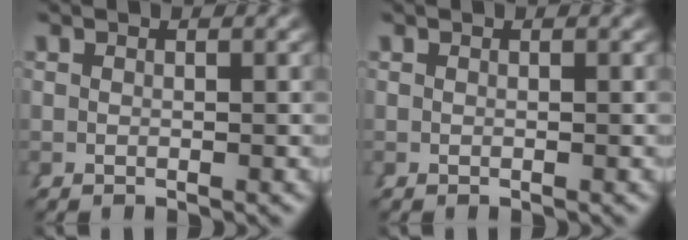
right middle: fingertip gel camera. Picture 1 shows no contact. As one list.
[{"total": 0.0}]